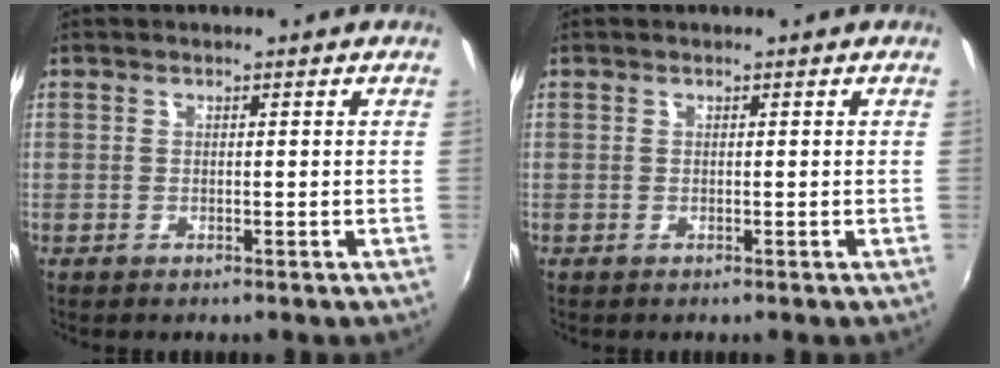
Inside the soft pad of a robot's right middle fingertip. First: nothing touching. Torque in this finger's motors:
{"motor_torque": [0.00, 0.00, 0.00, 0.00]}